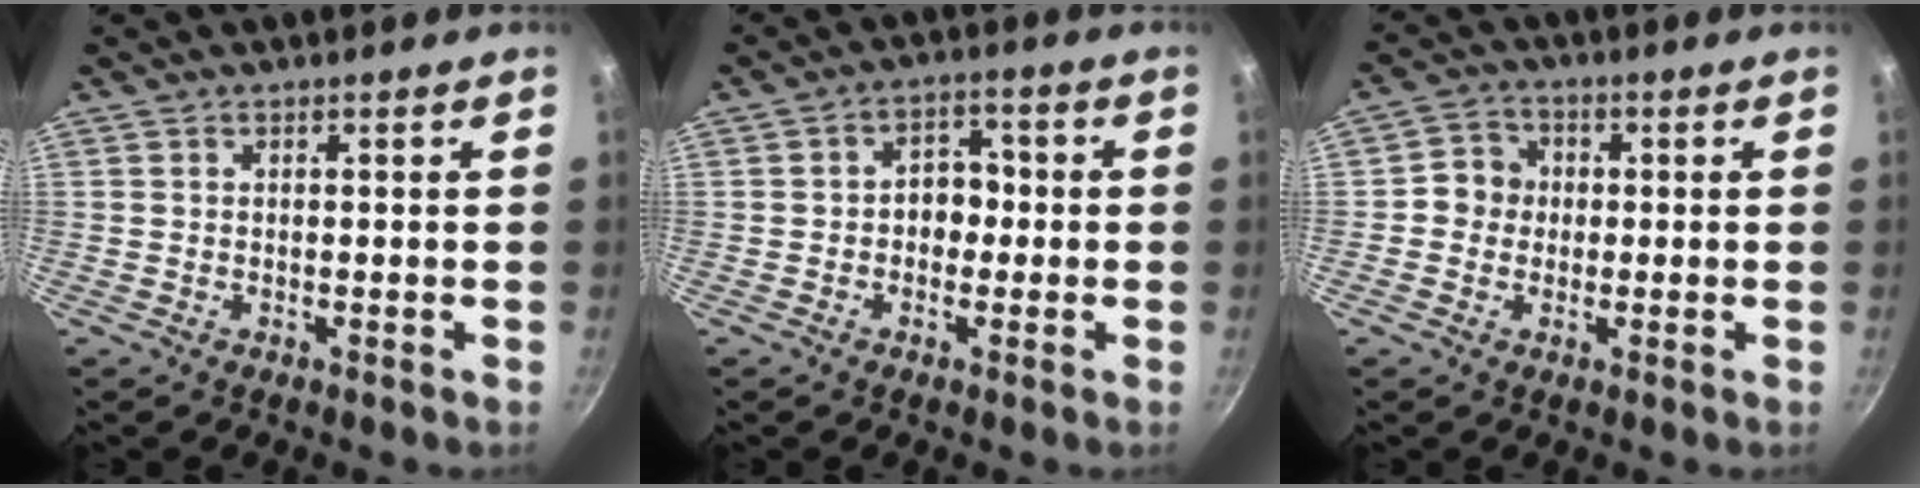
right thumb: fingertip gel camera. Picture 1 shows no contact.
{"total": 5.3, "force": [-0.5, 4.2, 3.2], "torque": [-0.002, 0.015, -0.014]}
{"total": 5.2, "force": [-0.1, 4.8, 1.8], "torque": [0.001, 0.012, -0.016]}